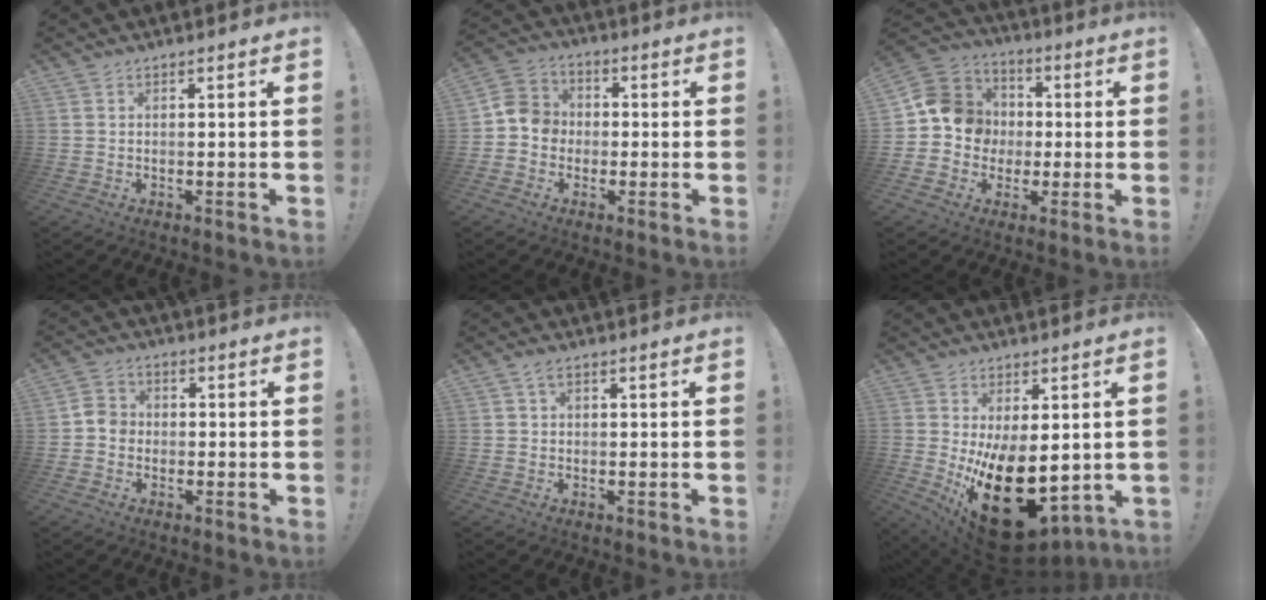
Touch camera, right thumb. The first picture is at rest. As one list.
[{"total": 7.9, "force": [-2.4, 7.0, 2.8], "torque": [-0.048, 0.036, -0.039]}, {"total": 13.1, "force": [-0.2, 12.2, 4.9], "torque": [-0.074, 0.019, 0.006]}, {"total": 5.1, "force": [-2.0, 4.1, 2.2], "torque": [-0.043, 0.022, -0.036]}, {"total": 1.9, "force": [0.7, 1.3, 1.2], "torque": [-0.025, 0.004, 0.012]}, {"total": 21.8, "force": [-3.8, 12.0, 17.8], "torque": [-0.274, 0.001, -0.036]}]